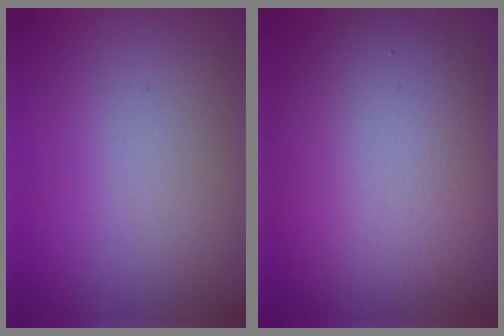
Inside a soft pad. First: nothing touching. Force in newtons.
{"total": 13.4, "press": 13.3, "slide": 0.8}